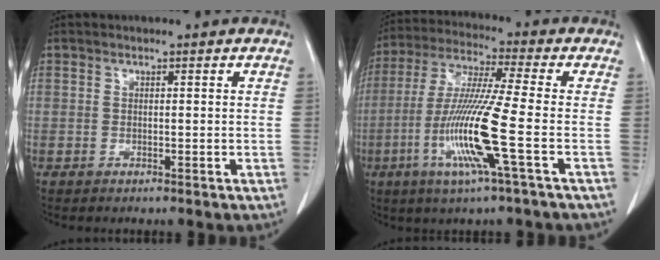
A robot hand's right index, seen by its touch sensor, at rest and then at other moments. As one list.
[{"total": 13.6, "force": [-4.0, -1.1, 12.9], "torque": [-0.265, -0.018, -0.084]}]